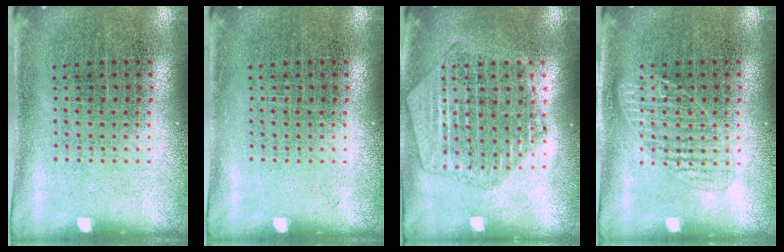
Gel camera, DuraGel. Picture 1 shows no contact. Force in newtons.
{"total": 0.0}
{"total": 2.0, "press": 1.8, "slide": 0.8}
{"total": 1.8, "press": 1.8, "slide": 0.3}